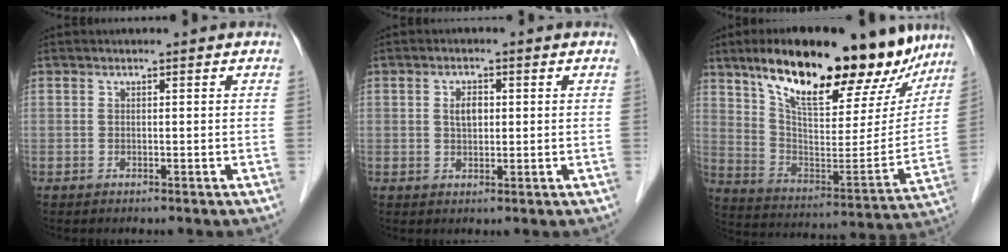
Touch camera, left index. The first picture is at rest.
{"total": 2.8, "force": [0.5, 1.6, 2.2], "torque": [-0.042, 0.005, 0.011]}
{"total": 25.5, "force": [18.5, 8.2, 15.5], "torque": [-0.229, -0.003, 0.280]}